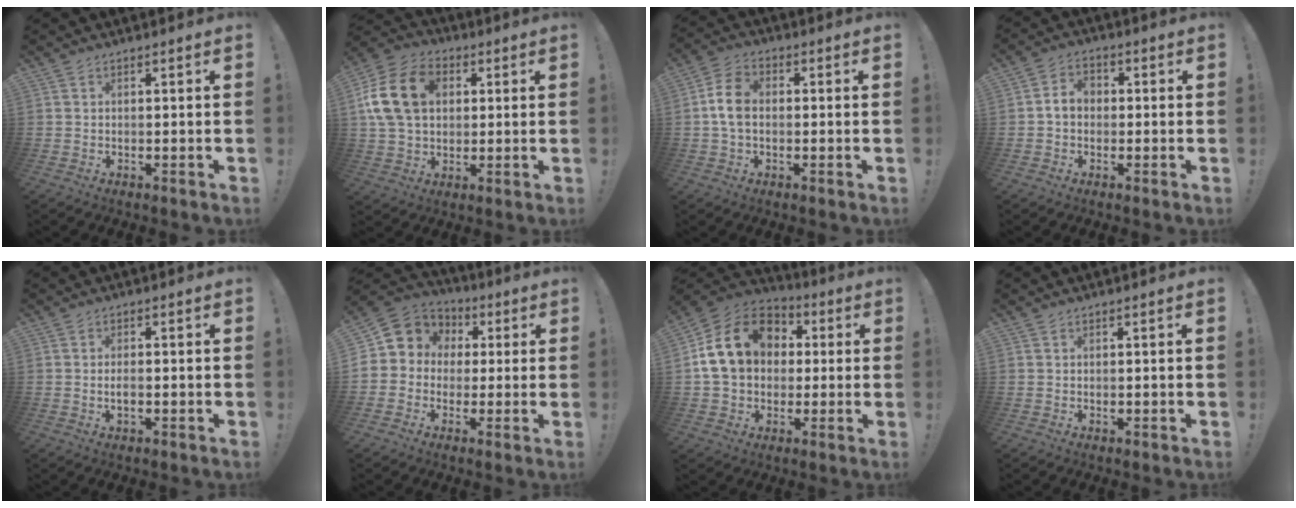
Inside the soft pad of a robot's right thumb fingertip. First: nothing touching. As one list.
[{"total": 18.4, "force": [4.1, 13.7, 11.7], "torque": [-0.208, 0.004, 0.079]}, {"total": 8.7, "force": [-0.3, 5.9, 6.4], "torque": [-0.113, 0.010, -0.003]}, {"total": 5.3, "force": [-0.3, 4.1, 3.4], "torque": [-0.056, 0.014, -0.004]}, {"total": 2.3, "force": [-0.7, 0.9, 2.0], "torque": [-0.029, 0.000, -0.013]}, {"total": 7.6, "force": [0.7, 7.3, 2.0], "torque": [-0.030, -0.001, 0.021]}, {"total": 18.4, "force": [4.1, 14.2, 10.9], "torque": [-0.169, -0.003, 0.081]}, {"total": 0.0}]